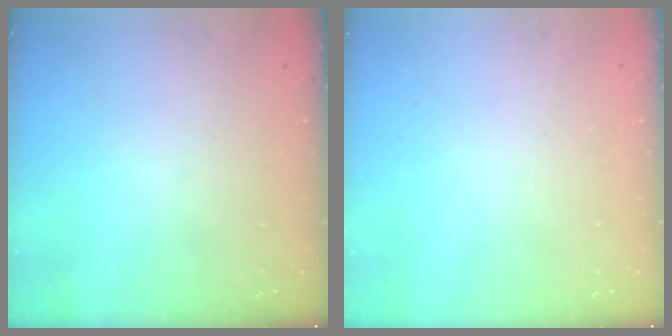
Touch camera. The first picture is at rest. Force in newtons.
{"total": 0.0}